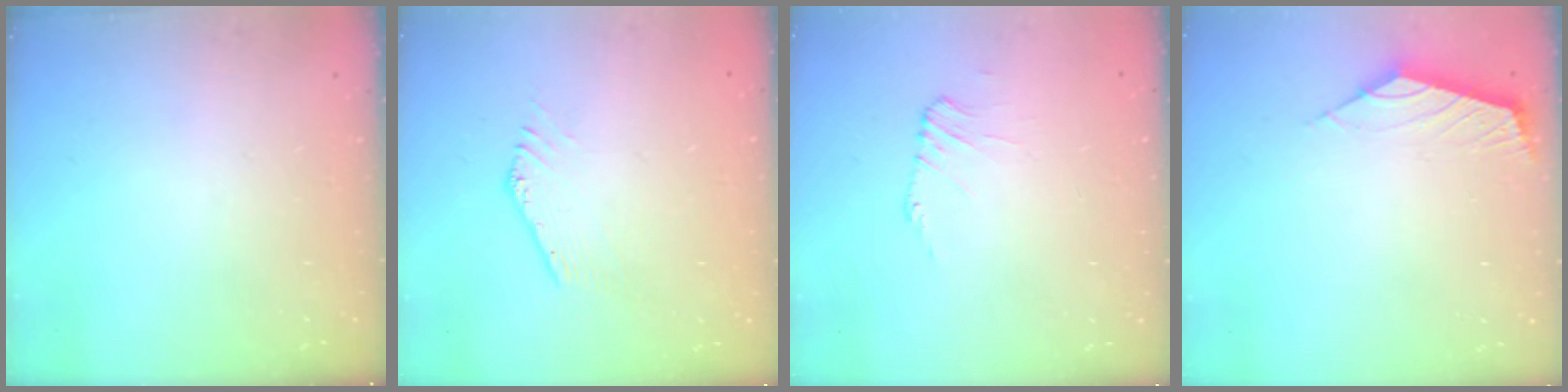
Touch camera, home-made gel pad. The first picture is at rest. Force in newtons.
{"total": 1.0, "press": 1.0, "slide": 0.1}
{"total": 1.1, "press": 1.0, "slide": 0.3}
{"total": 2.3, "press": 2.3, "slide": 0.6}